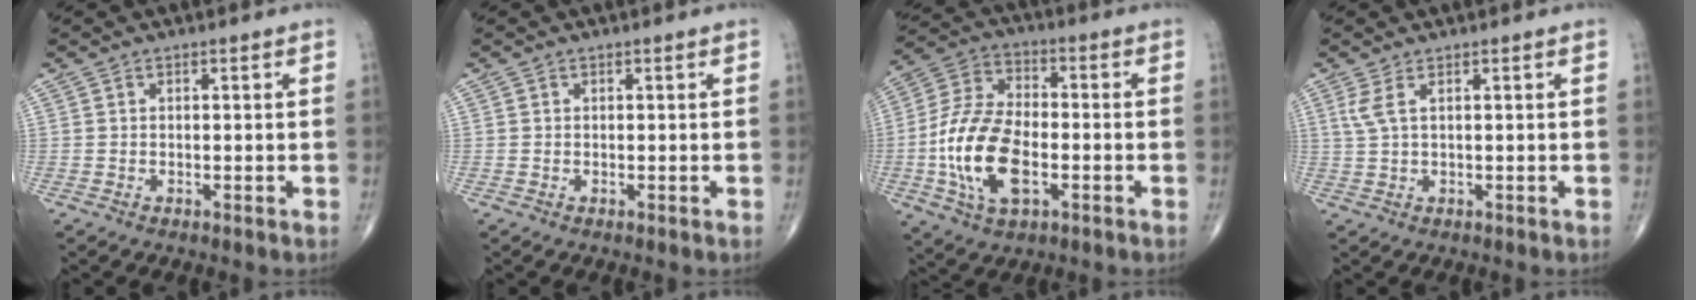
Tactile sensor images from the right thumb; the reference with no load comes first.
{"total": 0.0}
{"total": 16.3, "force": [-3.7, 8.8, 13.2], "torque": [-0.263, 0.019, -0.070]}
{"total": 2.6, "force": [1.0, 0.5, 2.3], "torque": [-0.064, 0.007, 0.031]}